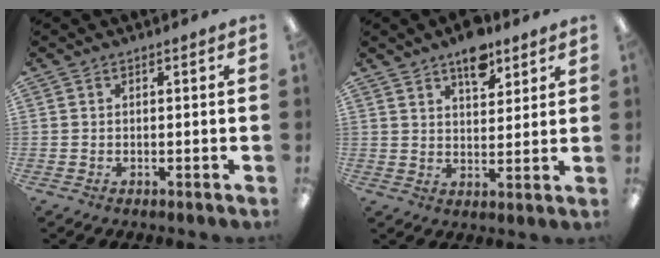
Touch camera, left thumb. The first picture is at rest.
{"total": 8.5, "force": [6.0, 4.1, 4.4], "torque": [-0.053, -0.033, 0.102]}